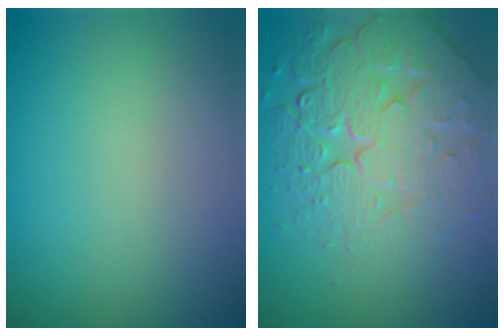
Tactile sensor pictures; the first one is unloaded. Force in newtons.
{"total": 7.5, "press": 5.9, "slide": 4.7}